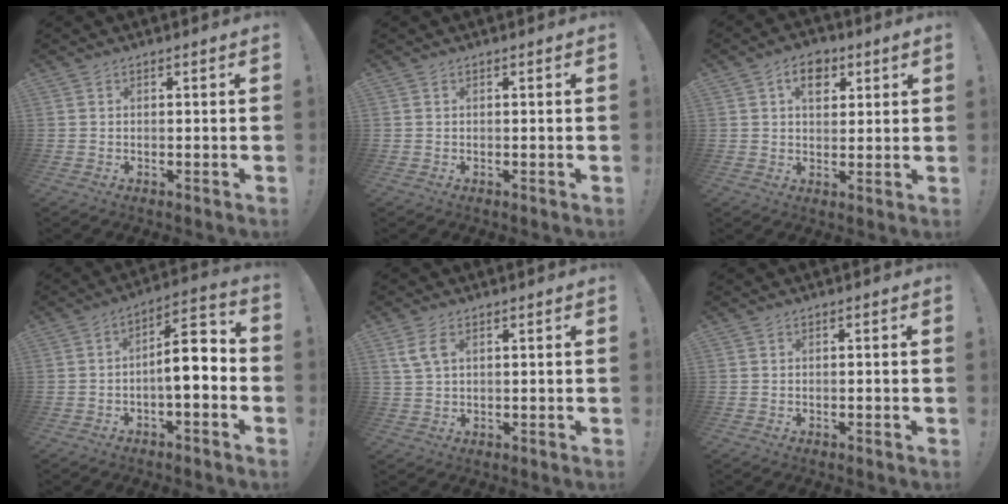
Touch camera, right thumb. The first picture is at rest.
{"total": 0.0}
{"total": 7.6, "force": [3.2, 5.2, 4.6], "torque": [-0.069, 0.004, 0.056]}
{"total": 9.8, "force": [-2.4, 3.2, 9.0], "torque": [-0.140, 0.013, -0.042]}
{"total": 5.1, "force": [2.1, 2.7, 3.8], "torque": [-0.074, -0.003, 0.039]}
{"total": 0.7, "force": [-0.5, -0.2, 0.5], "torque": [-0.012, 0.001, -0.008]}